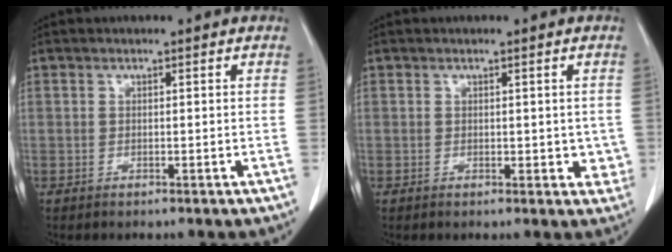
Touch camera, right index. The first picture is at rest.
{"total": 2.8, "force": [0.3, 1.9, 2.0], "torque": [-0.003, 0.000, 0.007]}